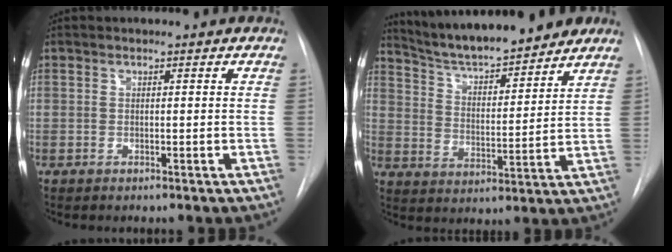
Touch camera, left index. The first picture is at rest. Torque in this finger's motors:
{"motor_torque": [0.14, -0.36, 0.25, 0.06]}